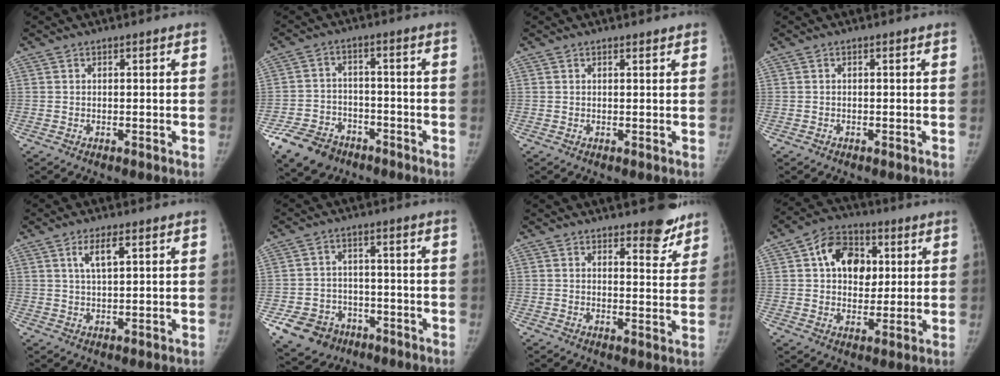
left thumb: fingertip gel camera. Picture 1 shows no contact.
{"total": 10.2, "force": [-6.7, 6.8, 3.5], "torque": [-0.059, 0.033, -0.113]}
{"total": 0.8, "force": [0.7, 0.3, 0.4], "torque": [-0.007, -0.005, 0.011]}
{"total": 0.0}
{"total": 4.2, "force": [2.0, 1.3, 3.5], "torque": [-0.066, -0.006, 0.040]}
{"total": 10.0, "force": [-5.1, 8.1, 3.0], "torque": [-0.052, 0.030, -0.070]}
{"total": 7.2, "force": [5.6, 2.8, 3.7], "torque": [-0.012, -0.039, 0.070]}
{"total": 12.1, "force": [3.5, 8.8, 7.6], "torque": [-0.080, 0.002, 0.052]}